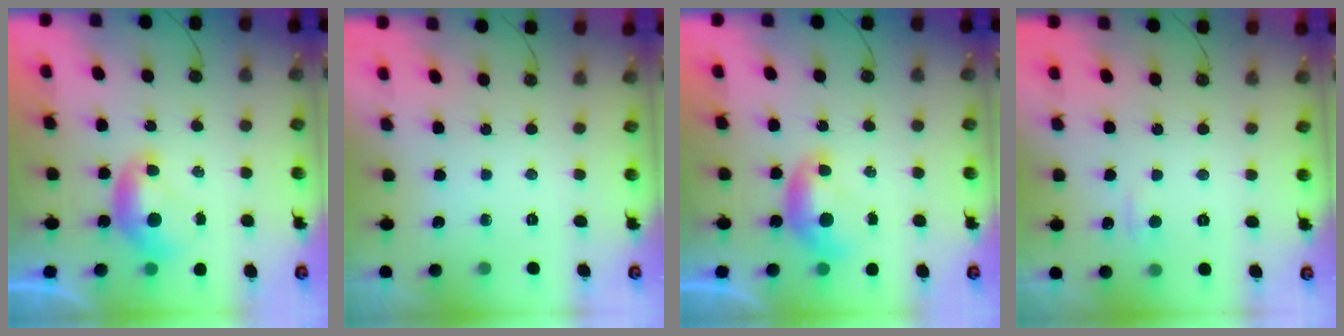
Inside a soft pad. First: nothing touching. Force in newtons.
{"total": 0.0}
{"total": 0.0}
{"total": 0.8, "press": 0.1, "slide": 0.8}